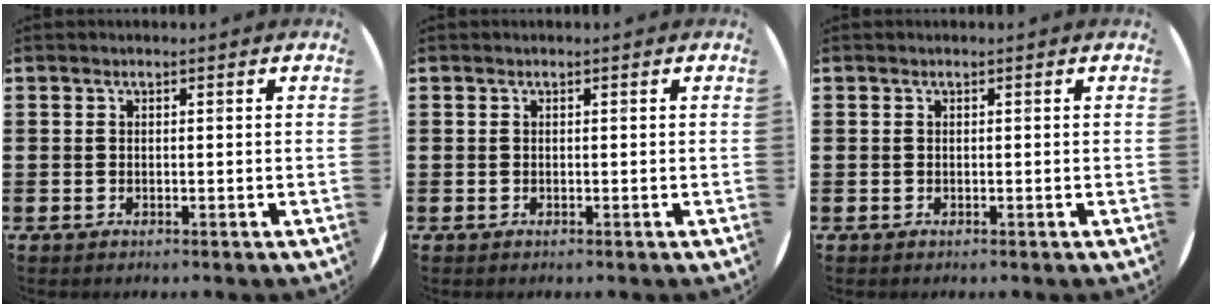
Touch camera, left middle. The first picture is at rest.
{"total": 0.0}
{"total": 0.0}